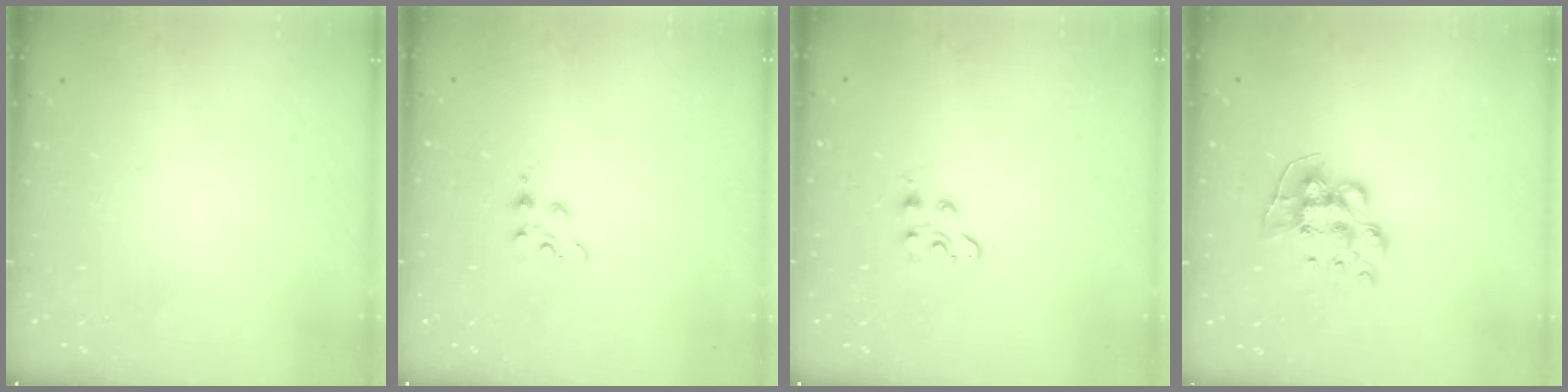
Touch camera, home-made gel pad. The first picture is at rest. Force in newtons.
{"total": 2.3, "press": 2.3, "slide": 0.4}
{"total": 4.7, "press": 4.7, "slide": 0.5}
{"total": 9.5, "press": 9.4, "slide": 0.8}